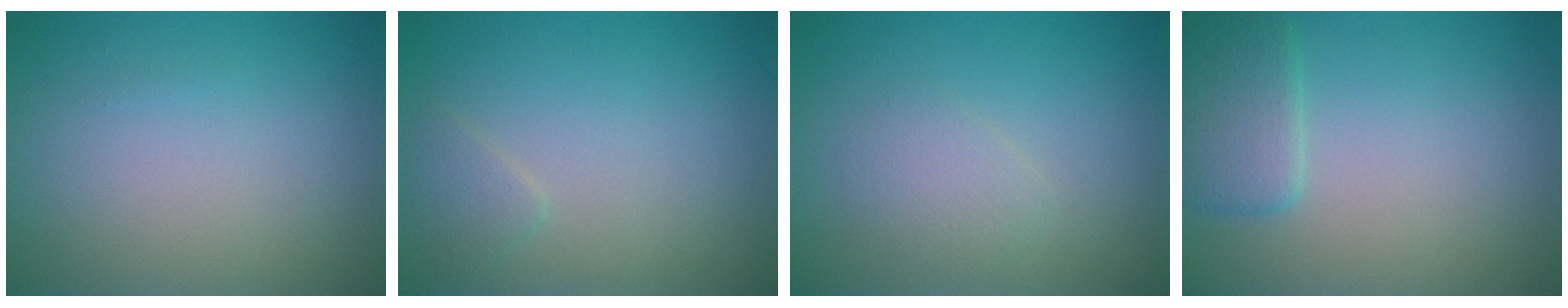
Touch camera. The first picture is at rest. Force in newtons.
{"total": 1.2, "press": 1.2, "slide": 0.1}
{"total": 1.8, "press": 1.8, "slide": 0.1}
{"total": 2.9, "press": 2.9, "slide": 0.1}